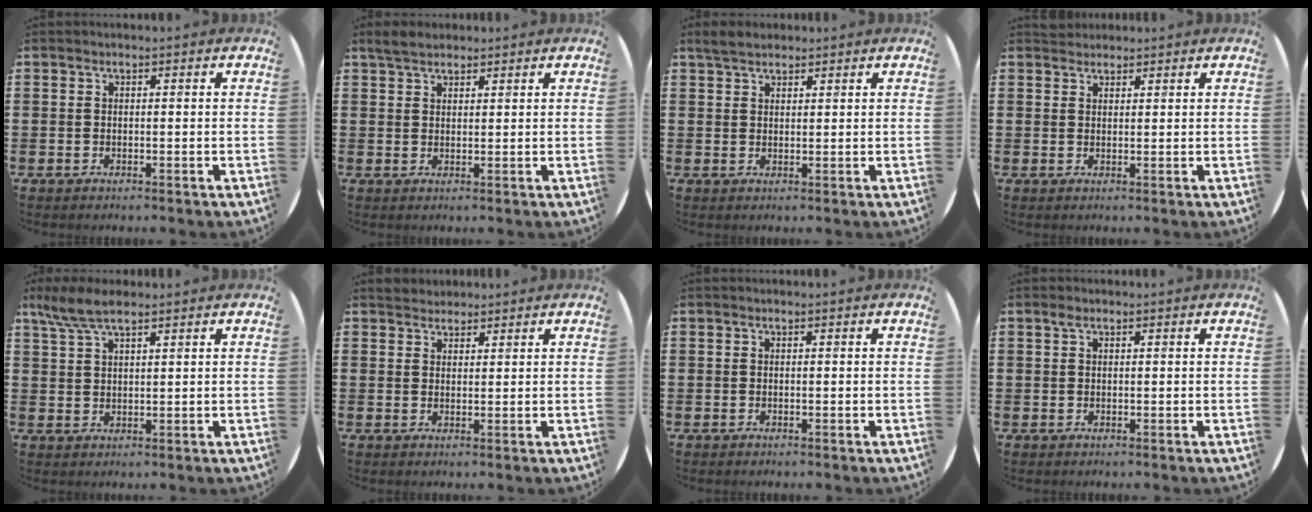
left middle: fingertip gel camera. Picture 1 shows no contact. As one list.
[{"total": 2.8, "force": [2.4, 1.0, 1.0], "torque": [-0.015, 0.004, 0.044]}, {"total": 2.6, "force": [2.2, 1.0, 0.9], "torque": [-0.014, 0.003, 0.041]}, {"total": 1.6, "force": [1.5, 0.5, -0.2], "torque": [0.009, 0.001, 0.028]}, {"total": 5.3, "force": [4.0, 1.4, 3.2], "torque": [-0.070, -0.001, 0.074]}, {"total": 2.0, "force": [1.9, 0.6, -0.2], "torque": [0.008, 0.002, 0.037]}, {"total": 0.0}, {"total": 0.8, "force": [0.5, 0.6, 0.3], "torque": [0.000, 0.001, 0.008]}]